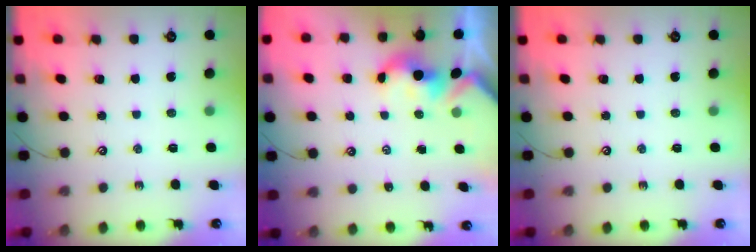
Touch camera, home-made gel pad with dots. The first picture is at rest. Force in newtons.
{"total": 1.6, "press": 1.6, "slide": 0.2}
{"total": 0.0}